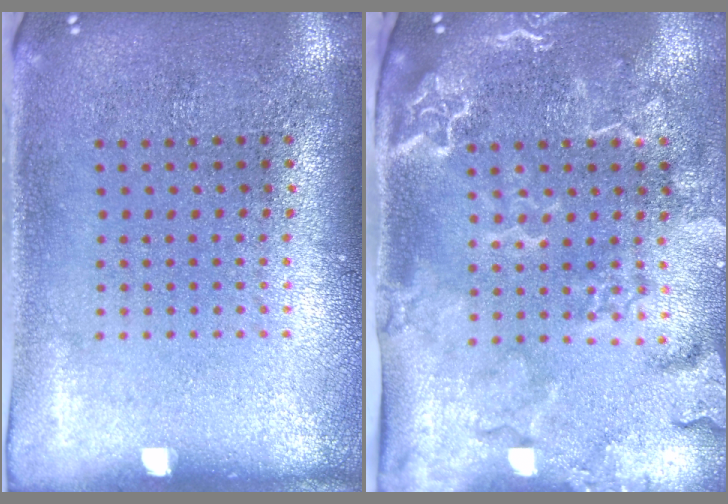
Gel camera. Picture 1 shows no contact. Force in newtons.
{"total": 2.8, "press": 2.5, "slide": 1.4}